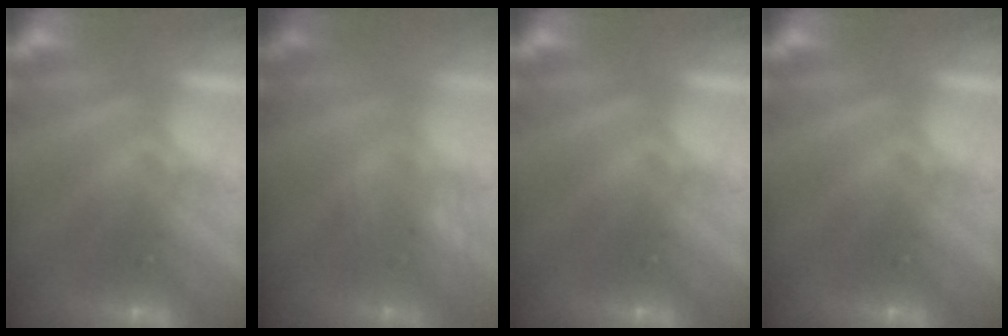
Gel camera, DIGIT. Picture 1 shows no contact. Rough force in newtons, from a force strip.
{"total": 2.9}
{"total": 0.0}
{"total": 0.0}